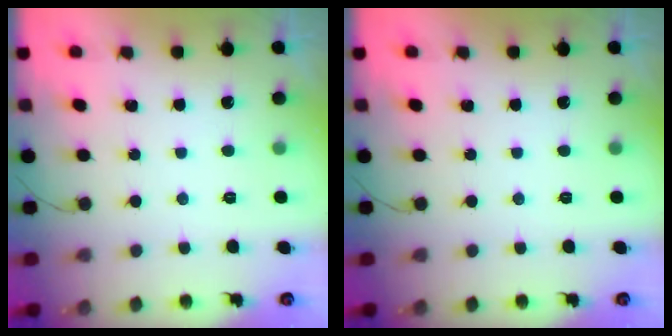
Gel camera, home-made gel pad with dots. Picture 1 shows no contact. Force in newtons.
{"total": 0.0}